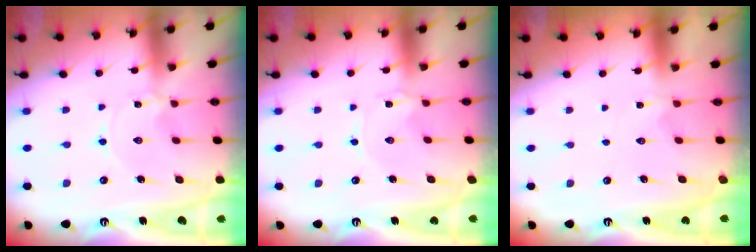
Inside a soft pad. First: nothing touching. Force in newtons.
{"total": 0.6, "press": 0.6, "slide": 0.1}
{"total": 1.2, "press": 1.2, "slide": 0.4}